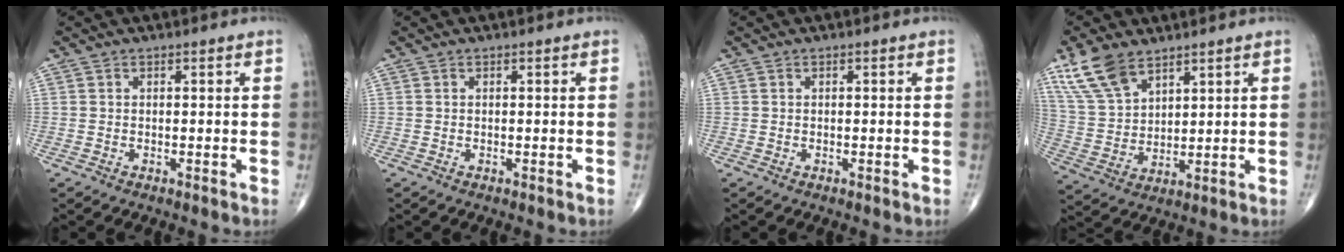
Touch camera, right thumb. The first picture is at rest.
{"total": 0.0}
{"total": 0.0}
{"total": 10.6, "force": [7.2, 5.2, 5.8], "torque": [-0.111, -0.021, 0.155]}